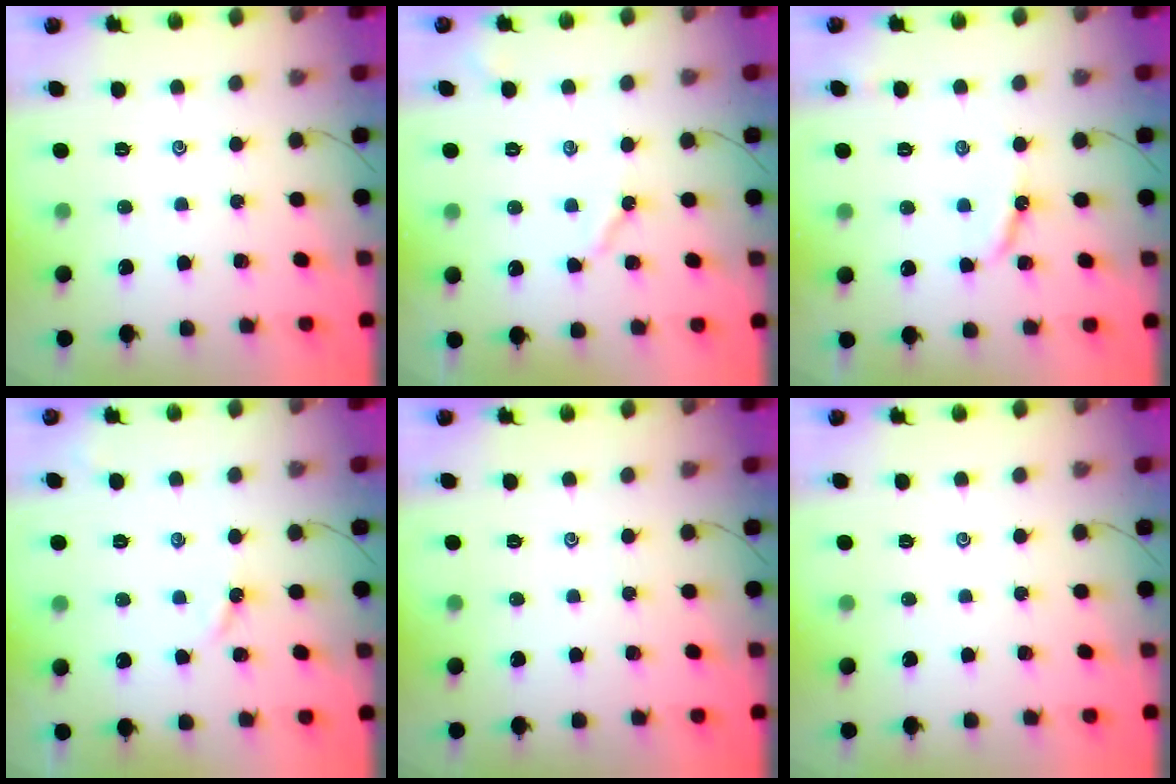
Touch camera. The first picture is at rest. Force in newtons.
{"total": 3.7, "press": 3.6, "slide": 0.6}
{"total": 7.0, "press": 7.0, "slide": 0.6}
{"total": 2.7, "press": 2.7, "slide": 0.4}
{"total": 0.0}
{"total": 0.0}